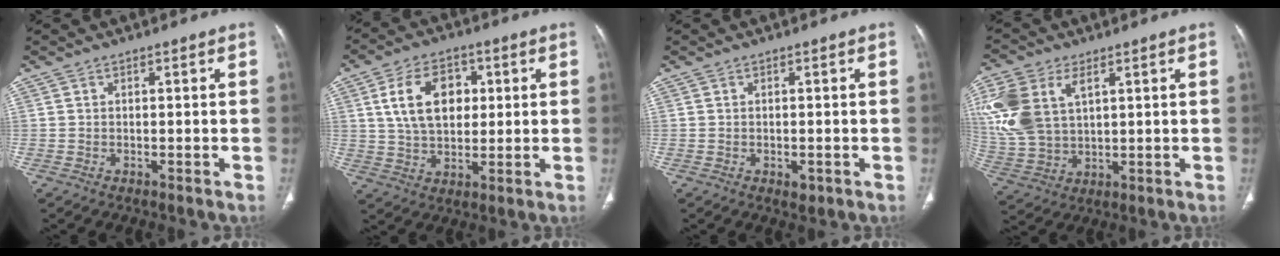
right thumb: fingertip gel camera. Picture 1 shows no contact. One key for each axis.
{"total": 12.5, "fx": 2.9, "fy": 8.3, "fz": 8.9, "tx": -0.129, "ty": 0.002, "tz": 0.054}
{"total": 1.6, "fx": -0.5, "fy": 1.0, "fz": 1.2, "tx": -0.016, "ty": -0.002, "tz": -0.002}
{"total": 15.4, "fx": 5.1, "fy": 9.6, "fz": 10.9, "tx": -0.249, "ty": -0.003, "tz": 0.109}